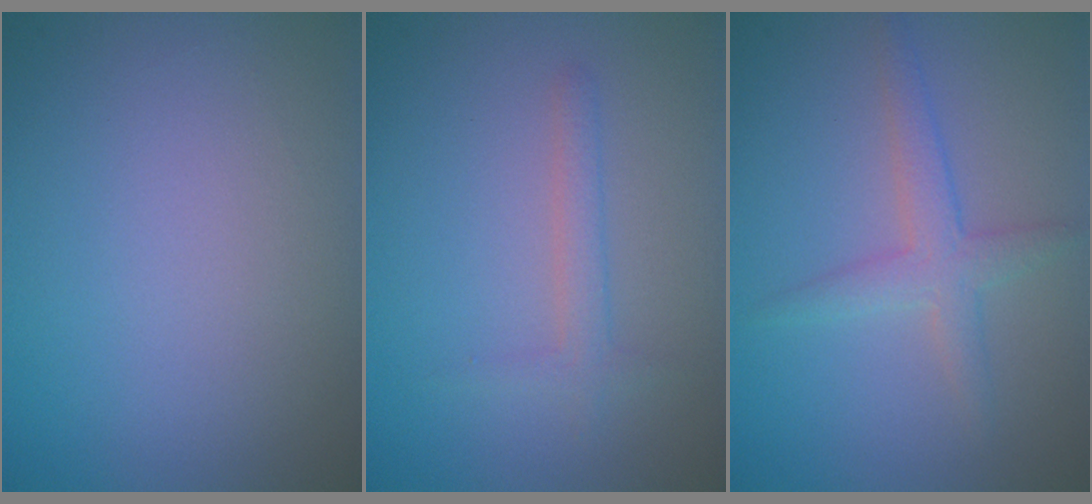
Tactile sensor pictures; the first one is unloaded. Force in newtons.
{"total": 1.5, "press": 1.5, "slide": 0.0}
{"total": 2.5, "press": 2.5, "slide": 0.0}